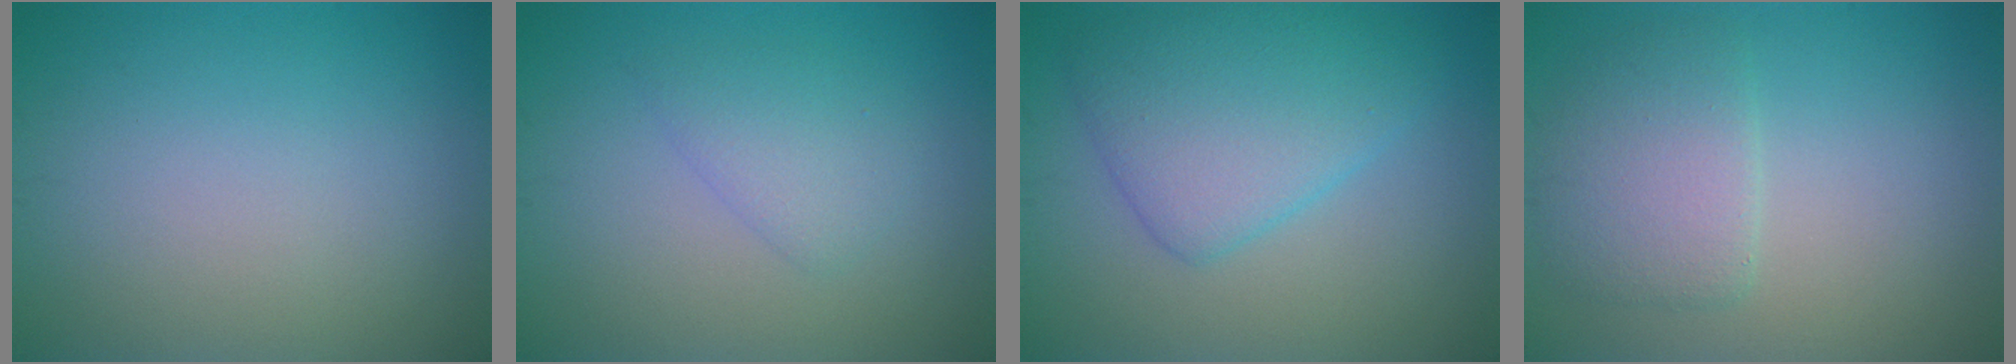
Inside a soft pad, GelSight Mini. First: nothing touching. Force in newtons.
{"total": 2.2, "press": 2.2, "slide": 0.2}
{"total": 5.8, "press": 5.8, "slide": 0.1}
{"total": 3.9, "press": 3.8, "slide": 0.2}